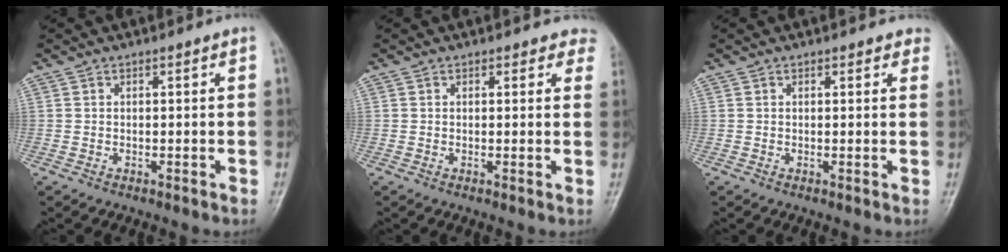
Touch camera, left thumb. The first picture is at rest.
{"total": 4.1, "force": [3.5, 2.0, 0.7], "torque": [0.033, -0.012, 0.018]}
{"total": 2.9, "force": [2.3, 1.3, 1.0], "torque": [0.017, -0.004, 0.012]}